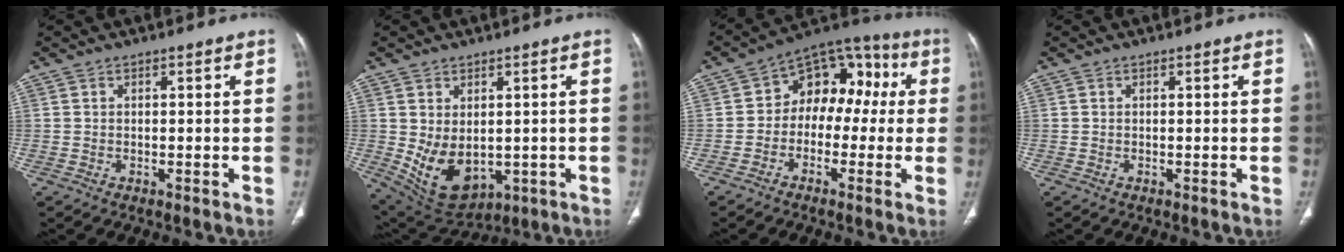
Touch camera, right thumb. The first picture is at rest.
{"total": 10.7, "force": [-0.8, 7.0, 8.0], "torque": [-0.126, -0.008, 0.022]}
{"total": 12.8, "force": [0.1, 9.2, 9.0], "torque": [-0.073, 0.053, -0.017]}
{"total": 0.0}